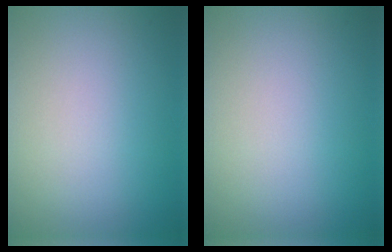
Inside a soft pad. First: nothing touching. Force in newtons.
{"total": 0.0}